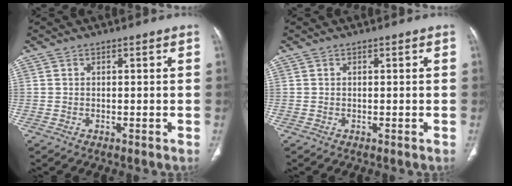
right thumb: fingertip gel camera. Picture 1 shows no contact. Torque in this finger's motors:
{"motor_torque": [0.00, 0.00, -0.22, 0.22, 0.00]}